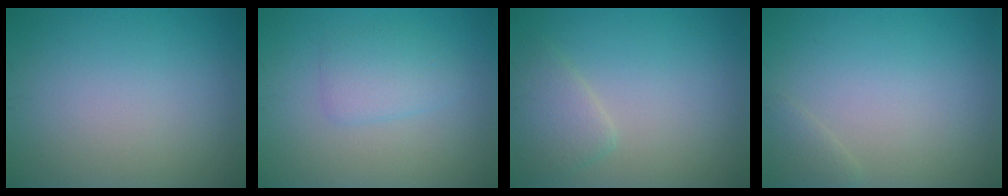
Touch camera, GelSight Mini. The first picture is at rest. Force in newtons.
{"total": 2.3, "press": 2.3, "slide": 0.1}
{"total": 2.5, "press": 2.5, "slide": 0.2}
{"total": 1.1, "press": 1.1, "slide": 0.0}